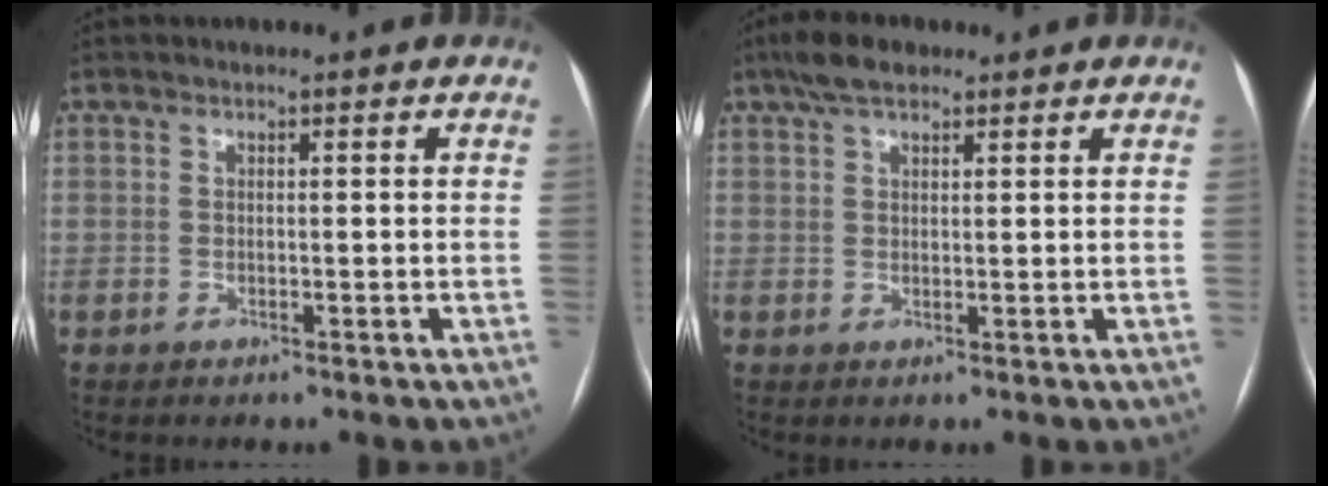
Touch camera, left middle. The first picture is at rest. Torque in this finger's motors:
{"motor_torque": [0.67, -0.72, 0.06, 0.02]}